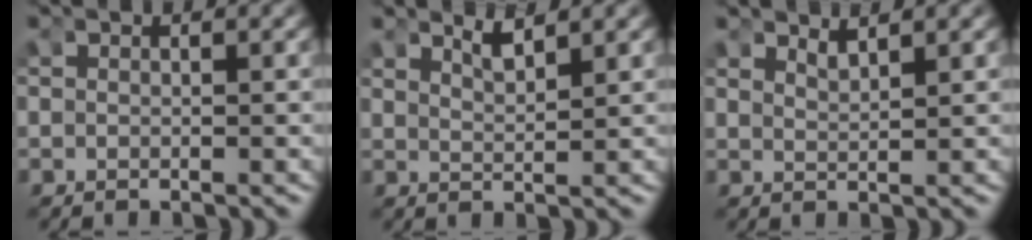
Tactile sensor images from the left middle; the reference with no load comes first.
{"total": 1.8, "force": [1.5, -0.6, 0.8], "torque": [-0.018, -0.009, 0.033]}
{"total": 1.8, "force": [1.7, -0.5, 0.4], "torque": [-0.006, -0.009, 0.034]}